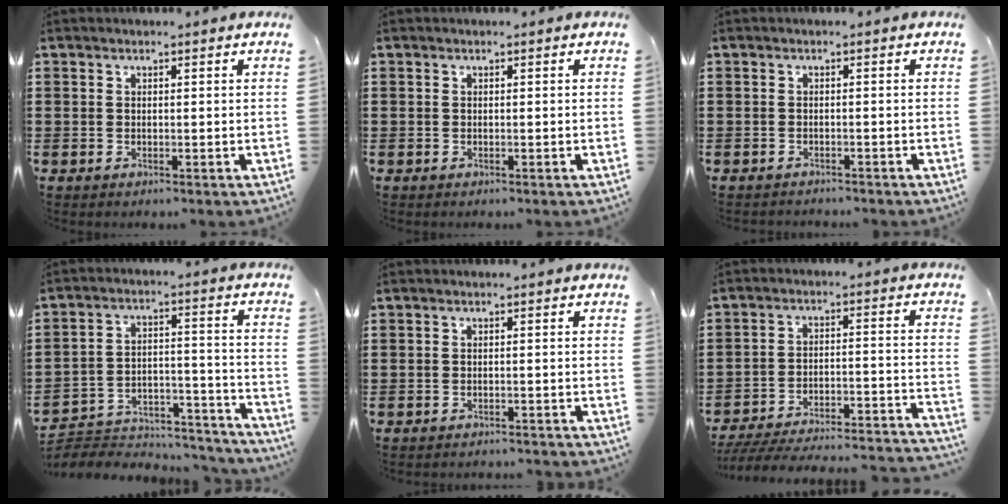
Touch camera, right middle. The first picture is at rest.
{"total": 0.0}
{"total": 1.0, "force": [-1.0, 0.0, -0.1], "torque": [-0.002, 0.000, -0.020]}
{"total": 4.6, "force": [-4.4, 1.2, 0.6], "torque": [-0.012, 0.004, -0.091]}
{"total": 1.1, "force": [-1.1, -0.1, 0.1], "torque": [-0.005, 0.002, -0.023]}
{"total": 4.7, "force": [-4.3, 0.2, 1.8], "torque": [-0.045, -0.017, -0.094]}